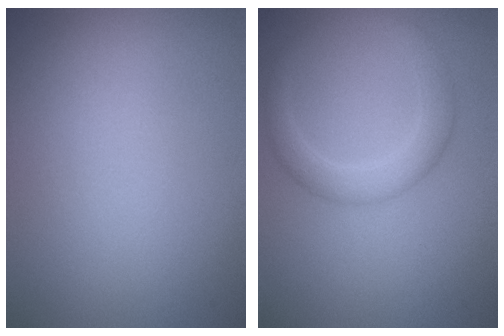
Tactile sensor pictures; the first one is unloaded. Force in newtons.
{"total": 2.9, "press": 2.9, "slide": 0.2}